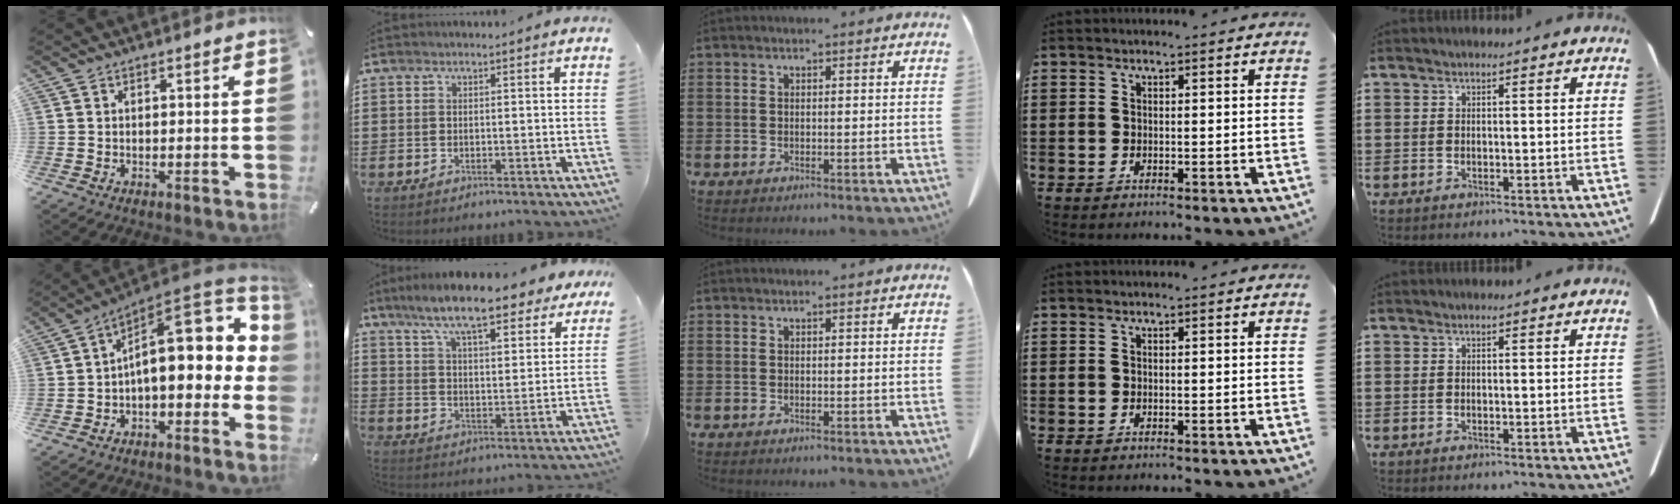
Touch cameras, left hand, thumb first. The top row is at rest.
{"thumb": {"total": 16.1, "force": [2.9, 8.2, 13.6], "torque": [-0.195, -0.027, 0.048]}, "index": {"total": 10.3, "force": [8.8, 1.1, 5.3], "torque": [-0.134, -0.034, 0.152]}}